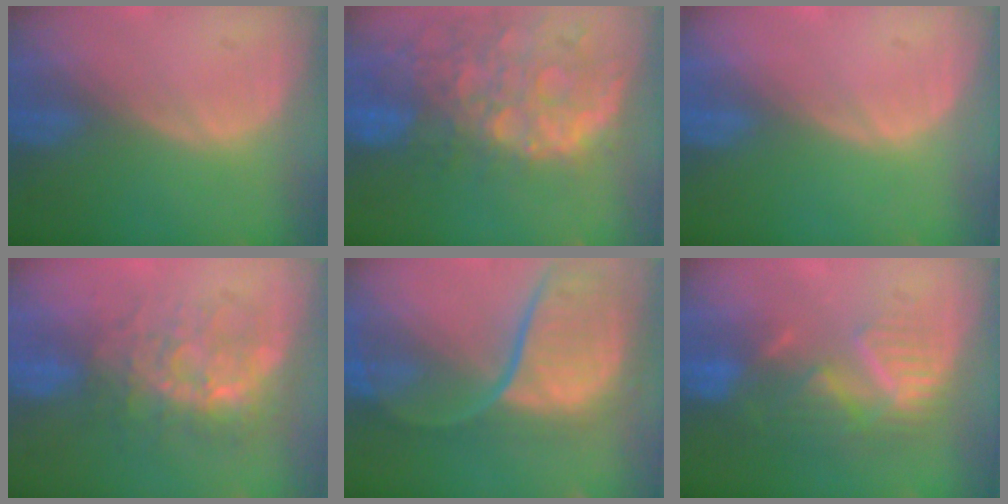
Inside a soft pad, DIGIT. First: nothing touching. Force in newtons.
{"total": 13.9, "press": 11.3, "slide": 8.1}
{"total": 0.0}
{"total": 8.8, "press": 7.5, "slide": 4.7}
{"total": 12.0, "press": 9.9, "slide": 6.8}
{"total": 8.9, "press": 7.8, "slide": 4.5}